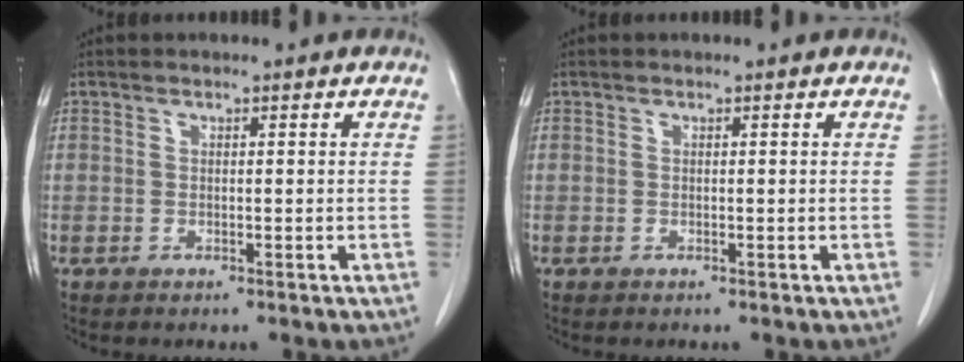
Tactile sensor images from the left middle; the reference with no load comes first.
{"total": 0.0}